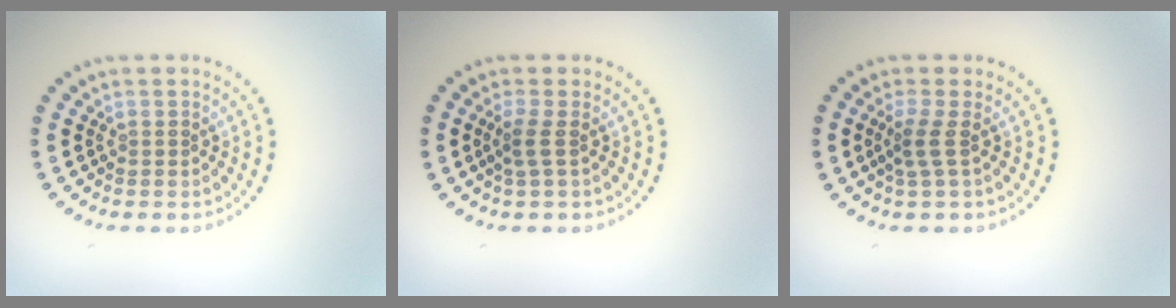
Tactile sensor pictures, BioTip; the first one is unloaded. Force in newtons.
{"total": 1.6, "press": 1.1, "slide": 1.2}
{"total": 1.9, "press": 1.2, "slide": 1.4}